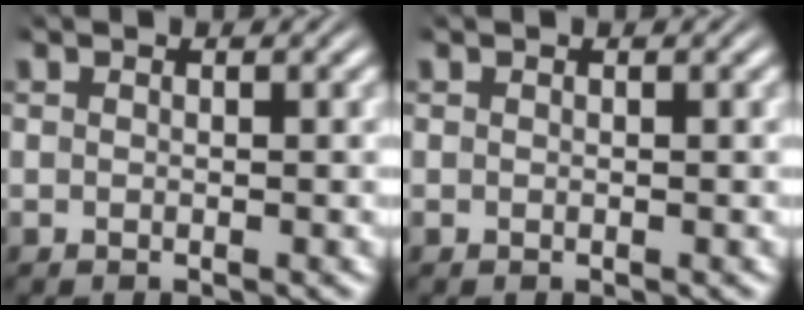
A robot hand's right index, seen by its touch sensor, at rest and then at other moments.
{"total": 0.0}